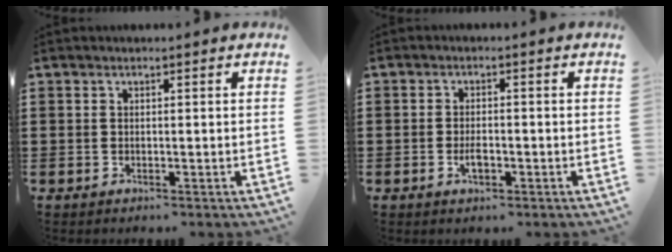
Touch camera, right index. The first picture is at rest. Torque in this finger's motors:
{"motor_torque": [1.05, 1.09, 0.06, 0.01]}